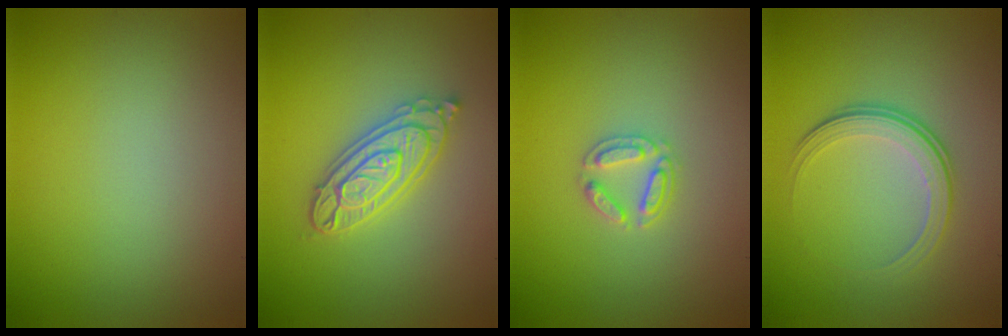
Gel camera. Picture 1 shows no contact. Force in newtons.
{"total": 4.0, "press": 4.0, "slide": 0.5}
{"total": 2.2, "press": 2.2, "slide": 0.3}
{"total": 4.0, "press": 2.6, "slide": 3.0}